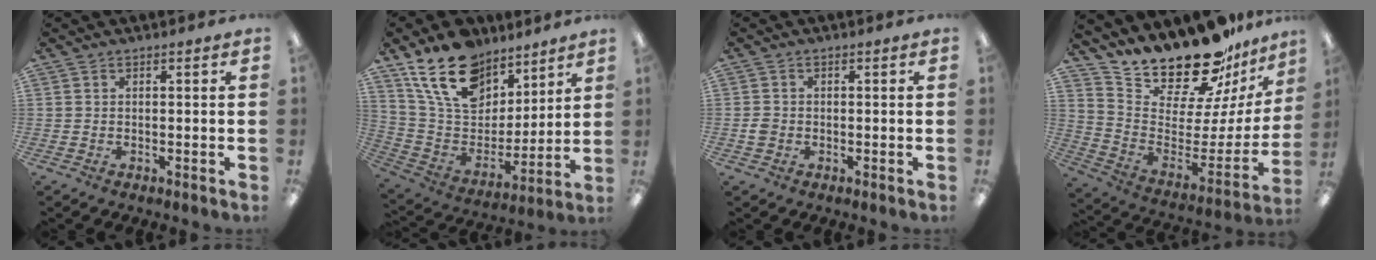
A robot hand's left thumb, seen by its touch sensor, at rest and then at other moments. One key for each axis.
{"total": 19.9, "fx": 13.4, "fy": 11.5, "fz": 9.2, "tx": -0.180, "ty": -0.066, "tz": 0.251}
{"total": 1.9, "fx": -0.4, "fy": 1.6, "fz": 0.8, "tx": -0.013, "ty": 0.004, "tz": -0.008}
{"total": 20.1, "fx": 18.7, "fy": 4.8, "fz": 5.5, "tx": -0.087, "ty": -0.166, "tz": 0.327}